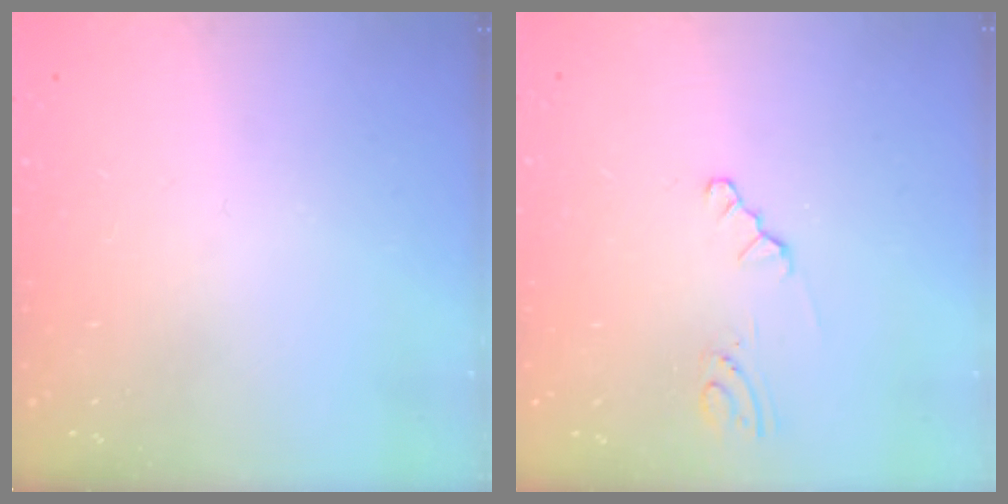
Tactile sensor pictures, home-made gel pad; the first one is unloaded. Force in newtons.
{"total": 1.1, "press": 1.0, "slide": 0.2}